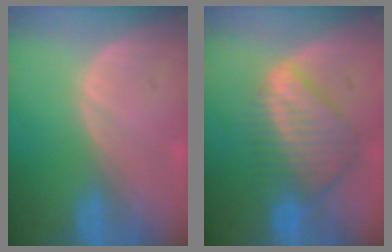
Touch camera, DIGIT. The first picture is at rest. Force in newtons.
{"total": 8.7, "press": 7.6, "slide": 4.3}